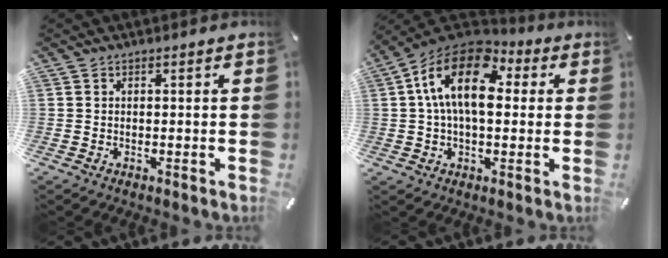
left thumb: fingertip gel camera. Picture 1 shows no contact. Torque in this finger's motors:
{"motor_torque": [0.83, 1.58, 1.57, -1.20, 0.65]}